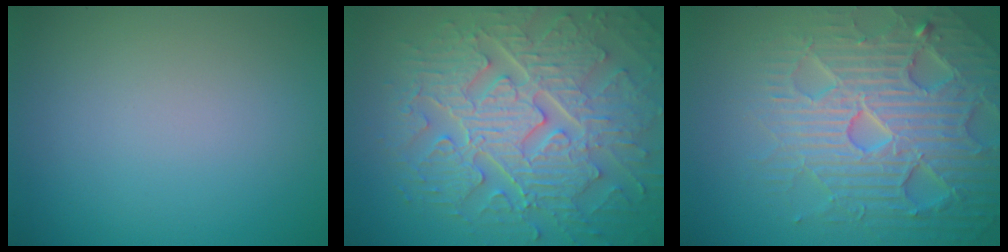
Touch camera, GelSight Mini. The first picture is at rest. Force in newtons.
{"total": 9.5, "press": 7.0, "slide": 6.5}
{"total": 7.5, "press": 7.3, "slide": 1.5}